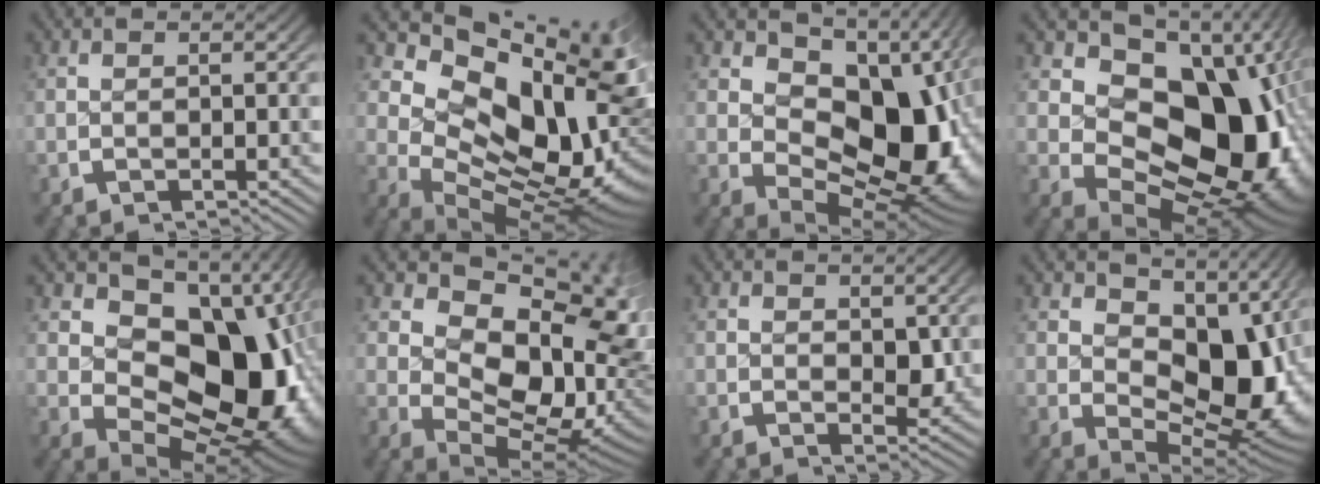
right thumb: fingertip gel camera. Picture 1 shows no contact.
{"total": 16.1, "force": [0.3, 9.5, 13.1], "torque": [-0.208, -0.056, 0.033]}
{"total": 14.5, "force": [0.6, 9.1, 11.3], "torque": [-0.178, -0.033, 0.022]}
{"total": 19.3, "force": [-0.4, 12.5, 14.7], "torque": [-0.237, -0.045, 0.009]}
{"total": 17.0, "force": [-0.2, 11.0, 13.0], "torque": [-0.209, -0.046, 0.013]}
{"total": 14.9, "force": [0.2, 9.7, 11.4], "torque": [-0.190, -0.052, 0.024]}
{"total": 1.2, "force": [0.6, 0.8, 0.7], "torque": [-0.011, -0.011, 0.016]}
{"total": 11.6, "force": [1.0, 7.0, 9.3], "torque": [-0.146, -0.036, 0.032]}